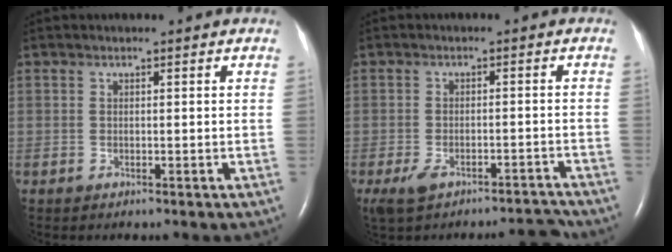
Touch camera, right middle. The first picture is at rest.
{"total": 6.2, "force": [-5.3, 1.6, 2.7], "torque": [-0.048, 0.005, -0.087]}